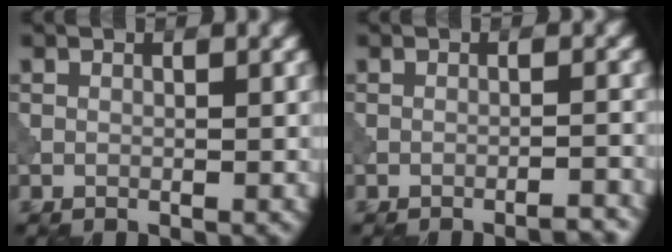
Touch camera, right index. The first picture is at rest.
{"total": 2.5, "force": [-2.2, 0.3, 1.2], "torque": [-0.015, 0.015, -0.035]}